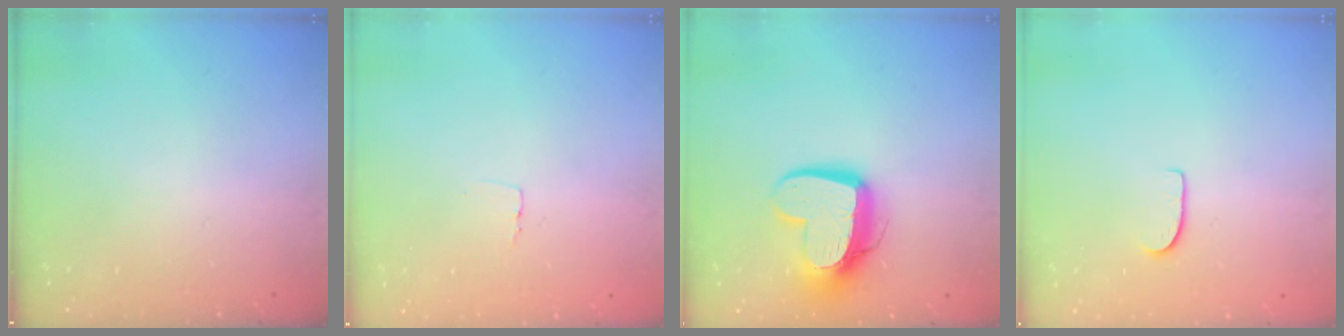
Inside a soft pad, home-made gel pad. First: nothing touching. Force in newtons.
{"total": 2.6, "press": 2.6, "slide": 0.1}
{"total": 14.1, "press": 14.0, "slide": 1.2}
{"total": 6.1, "press": 6.1, "slide": 0.5}